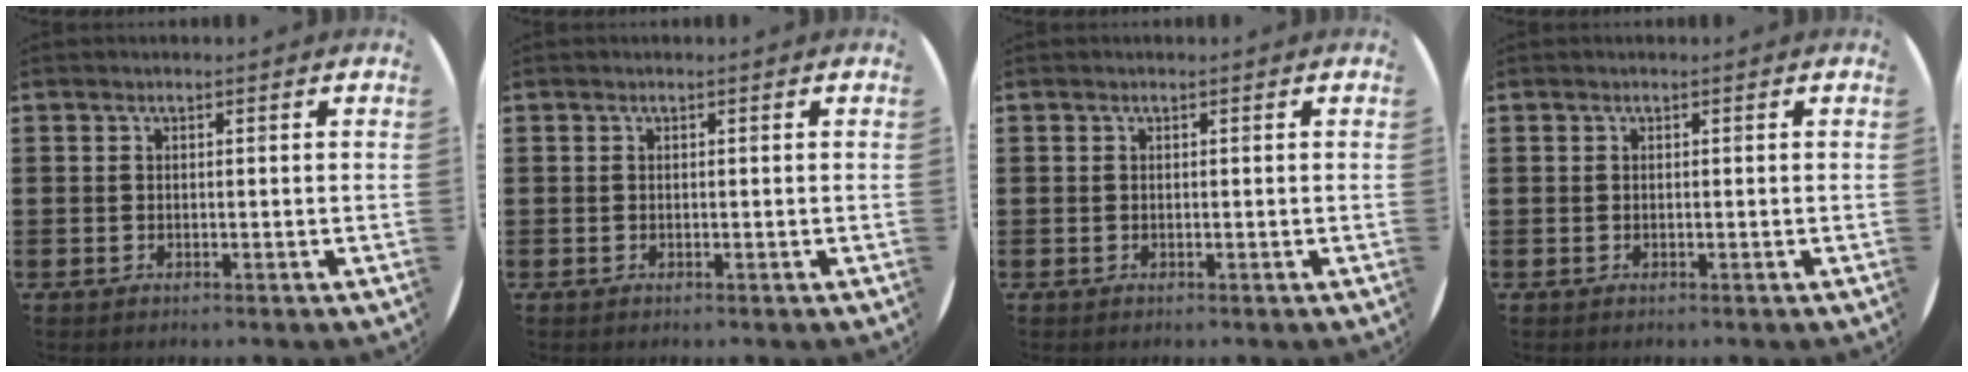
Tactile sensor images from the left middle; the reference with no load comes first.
{"total": 0.0}
{"total": 0.0}
{"total": 0.0}